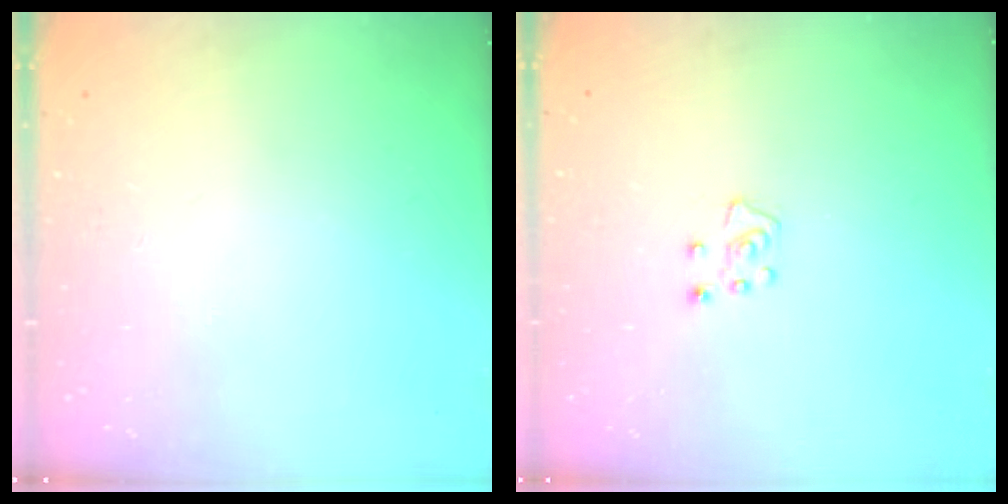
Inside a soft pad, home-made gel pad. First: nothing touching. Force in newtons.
{"total": 5.0, "press": 5.0, "slide": 0.5}